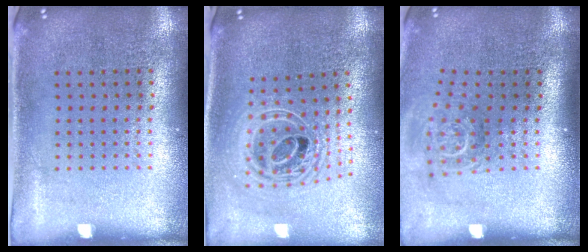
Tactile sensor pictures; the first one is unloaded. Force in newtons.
{"total": 2.3, "press": 1.8, "slide": 1.5}
{"total": 1.8, "press": 1.2, "slide": 1.3}